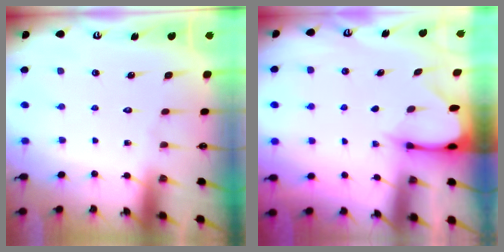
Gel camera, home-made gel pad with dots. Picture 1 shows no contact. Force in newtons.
{"total": 2.4, "press": 2.4, "slide": 0.3}